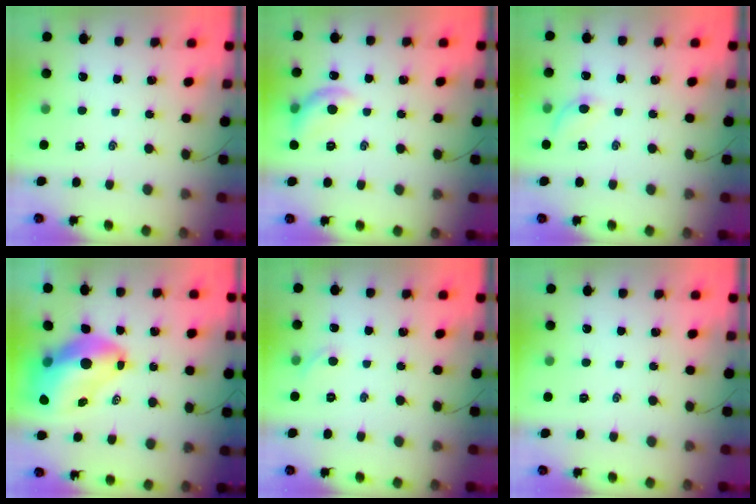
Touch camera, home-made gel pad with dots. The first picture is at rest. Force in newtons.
{"total": 8.5, "press": 8.4, "slide": 0.7}
{"total": 5.8, "press": 5.6, "slide": 1.4}
{"total": 14.2, "press": 13.6, "slide": 4.2}
{"total": 3.9, "press": 3.6, "slide": 1.5}
{"total": 0.0}